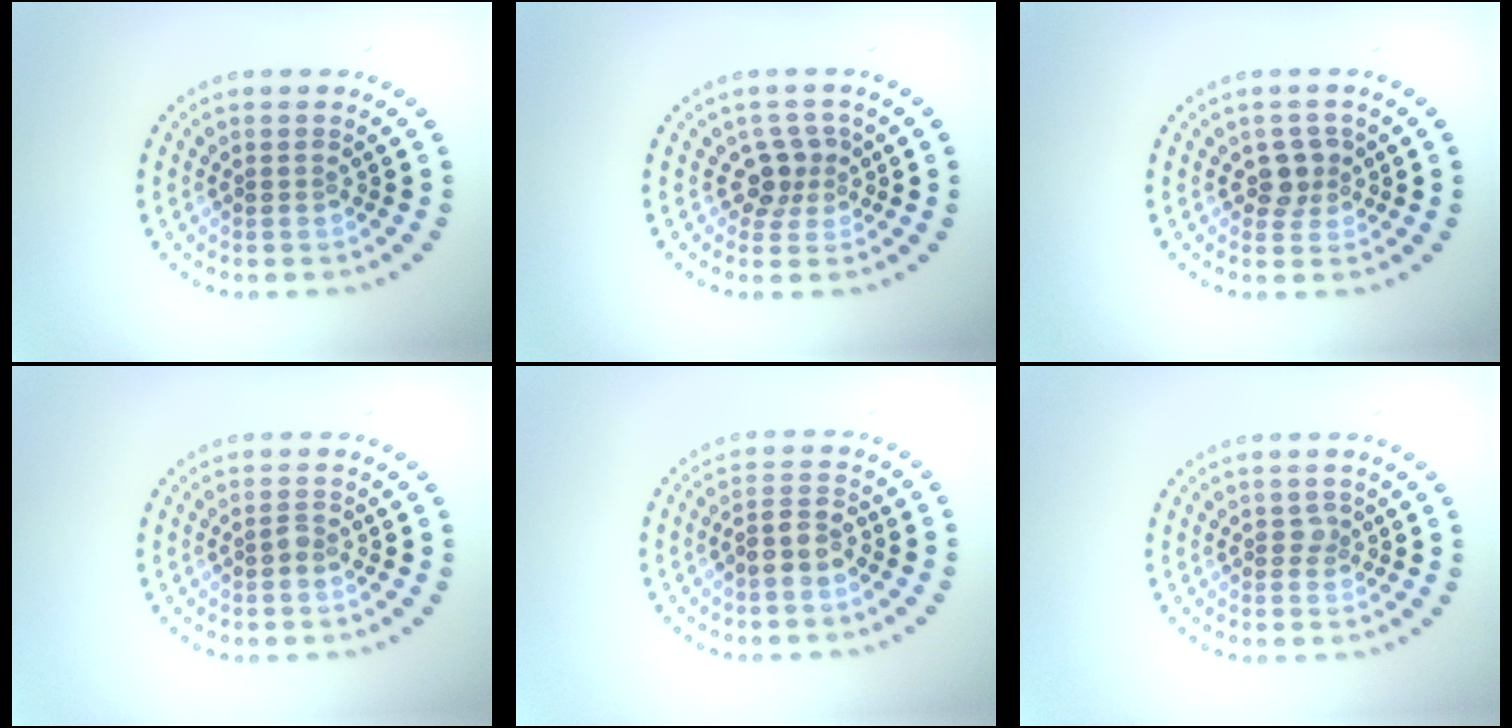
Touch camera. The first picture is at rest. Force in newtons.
{"total": 2.3, "press": 1.8, "slide": 1.5}
{"total": 2.2, "press": 1.9, "slide": 1.0}
{"total": 0.7, "press": 0.6, "slide": 0.5}
{"total": 2.1, "press": 1.8, "slide": 1.1}
{"total": 0.7, "press": 0.5, "slide": 0.5}